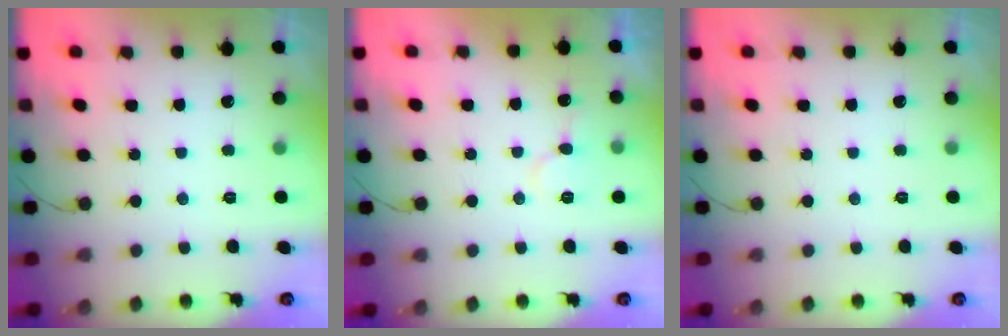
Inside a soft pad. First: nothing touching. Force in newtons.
{"total": 7.6, "press": 7.6, "slide": 0.6}
{"total": 0.0}